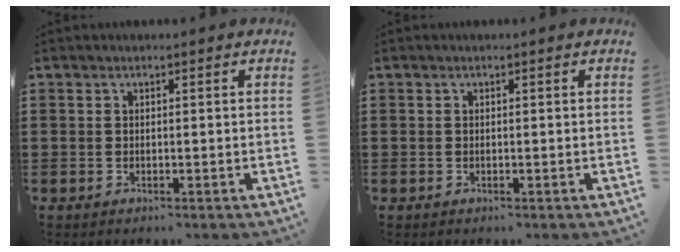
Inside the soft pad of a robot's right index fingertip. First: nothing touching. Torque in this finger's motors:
{"motor_torque": [-0.71, 1.43, 0.01, -0.01]}